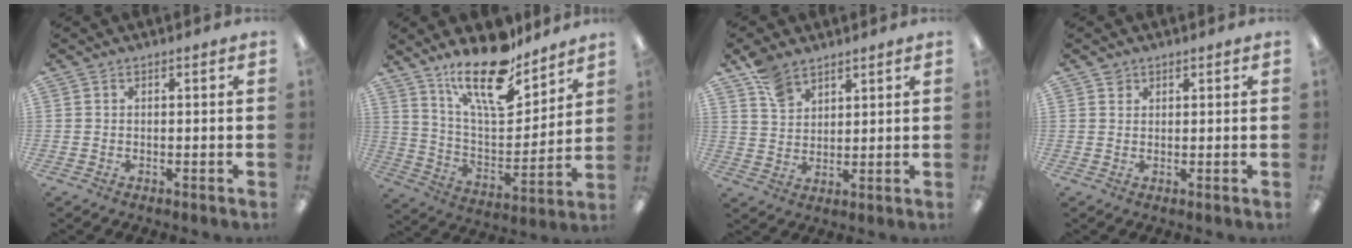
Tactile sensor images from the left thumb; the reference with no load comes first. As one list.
[{"total": 19.4, "force": [14.3, 6.9, 11.2], "torque": [-0.196, -0.088, 0.244]}, {"total": 7.3, "force": [5.4, 4.2, 2.6], "torque": [-0.053, -0.020, 0.104]}, {"total": 1.4, "force": [1.0, 0.9, 0.0], "torque": [-0.001, -0.001, 0.020]}]